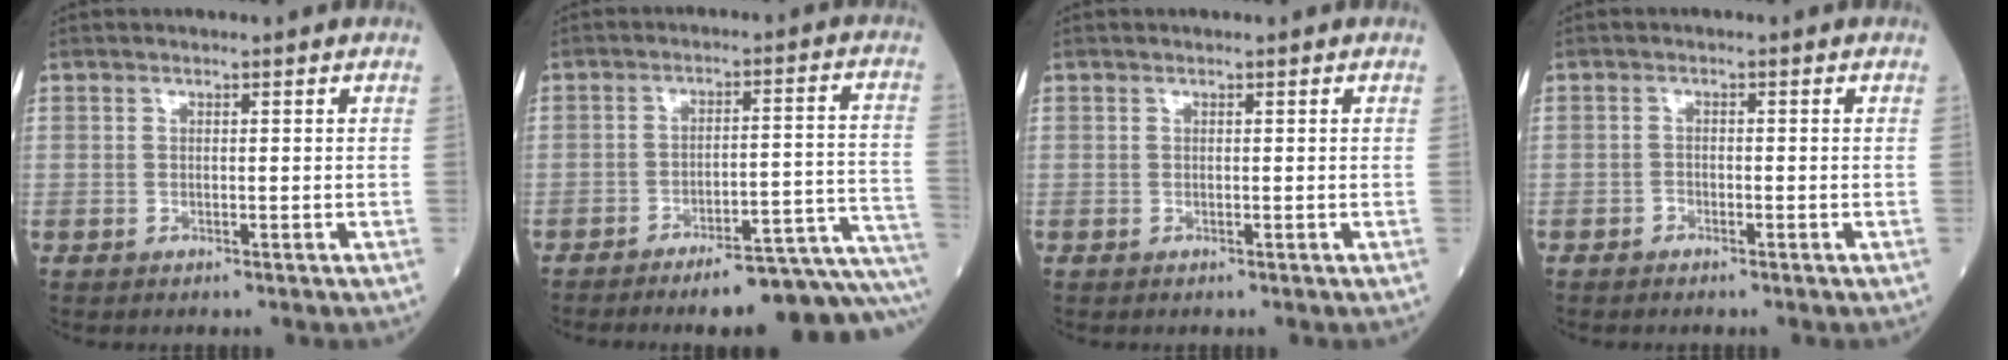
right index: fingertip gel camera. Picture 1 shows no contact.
{"total": 16.9, "force": [-14.7, 0.2, 8.4], "torque": [-0.041, 0.029, -0.194]}
{"total": 0.0}
{"total": 0.8, "force": [-0.7, 0.4, 0.1], "torque": [0.002, 0.002, -0.016]}